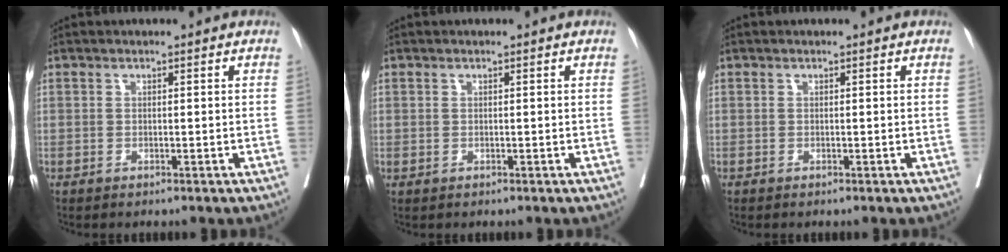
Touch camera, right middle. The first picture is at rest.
{"total": 0.0}
{"total": 0.0}